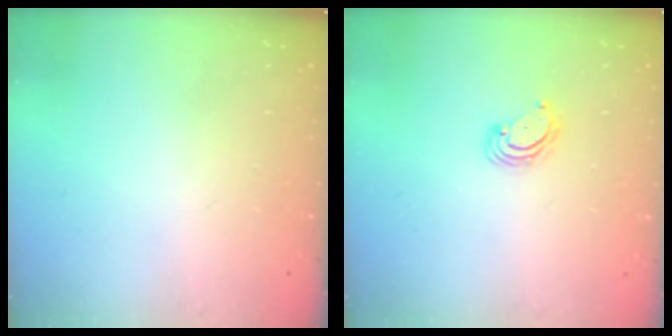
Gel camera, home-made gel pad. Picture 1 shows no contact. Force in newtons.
{"total": 4.5, "press": 4.4, "slide": 0.5}